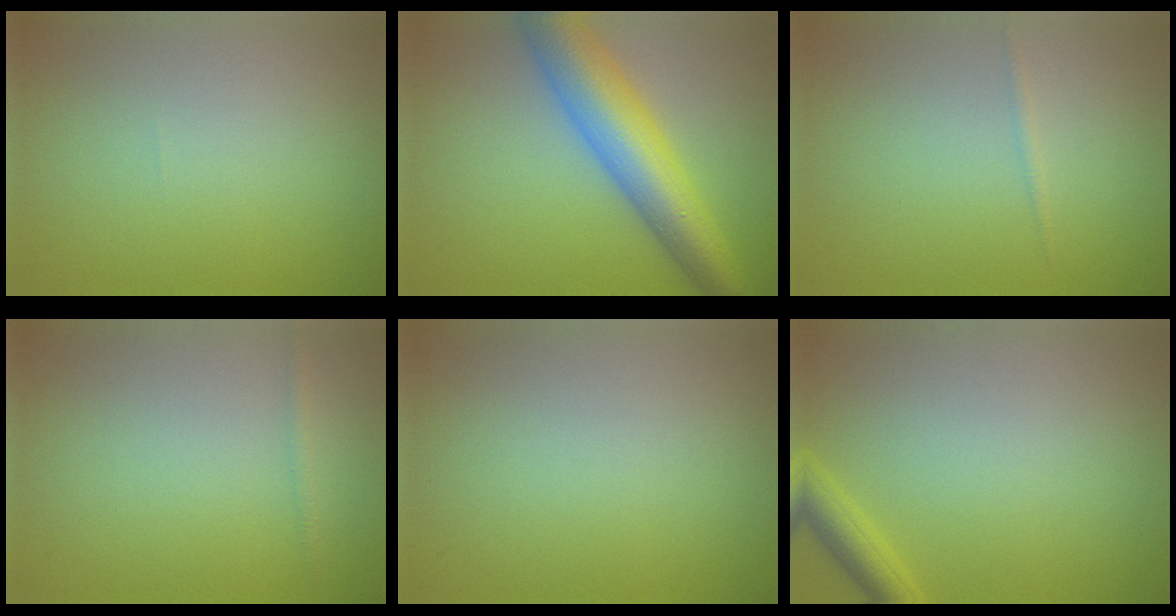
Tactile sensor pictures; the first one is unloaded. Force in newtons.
{"total": 9.3, "press": 9.3, "slide": 0.1}
{"total": 0.6, "press": 0.6, "slide": 0.0}
{"total": 0.8, "press": 0.8, "slide": 0.0}
{"total": 0.0}
{"total": 2.4, "press": 2.4, "slide": 0.2}